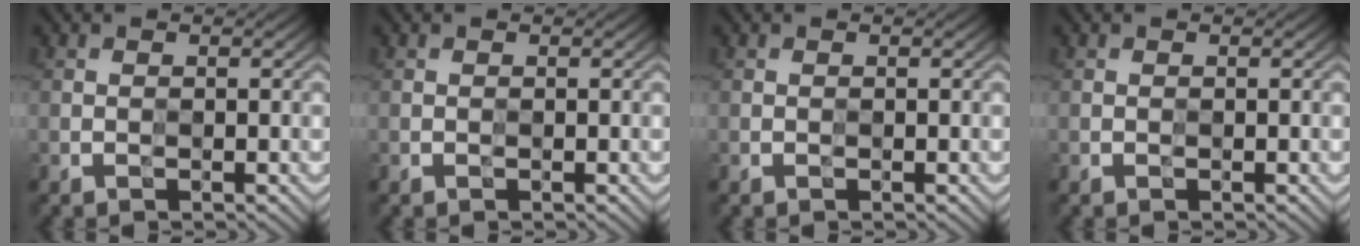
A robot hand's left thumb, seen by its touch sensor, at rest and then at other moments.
{"total": 0.0}
{"total": 0.0}
{"total": 0.0}